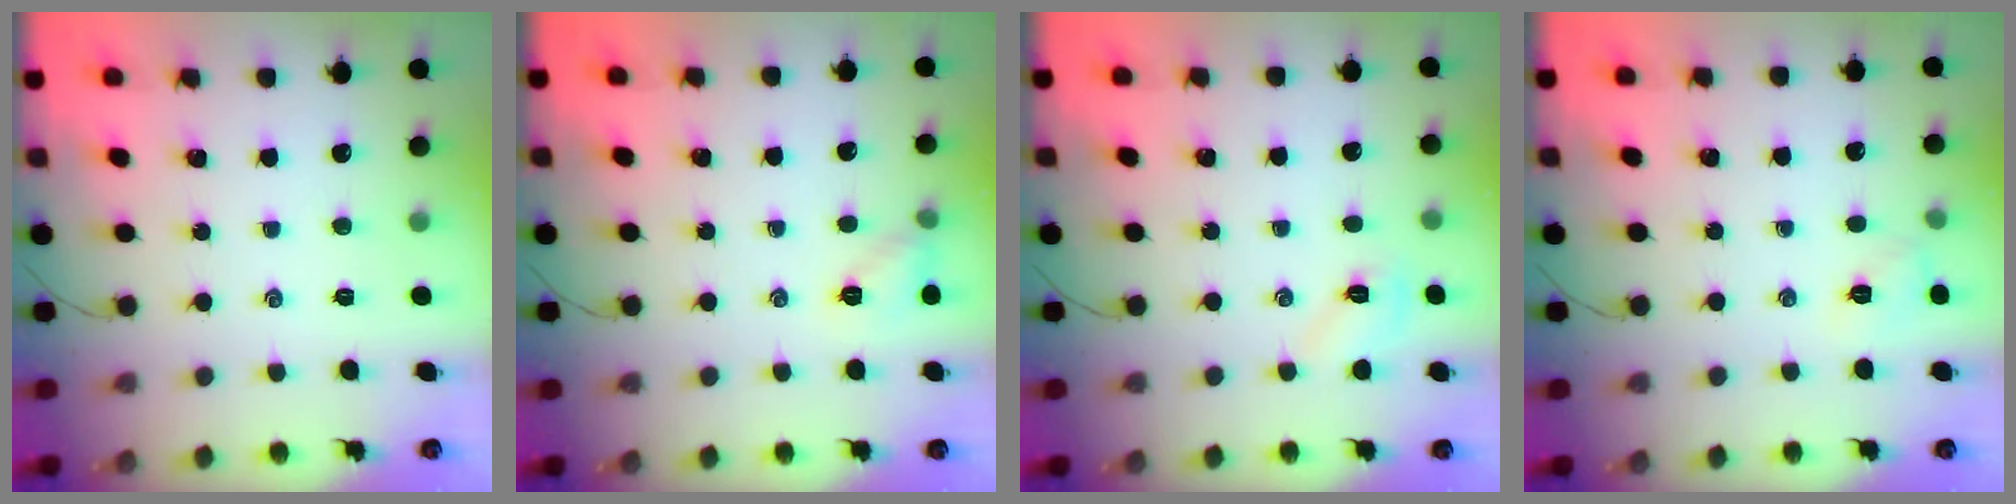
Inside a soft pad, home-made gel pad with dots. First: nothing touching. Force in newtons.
{"total": 6.4, "press": 6.3, "slide": 0.9}
{"total": 7.0, "press": 6.8, "slide": 1.5}
{"total": 6.4, "press": 6.1, "slide": 1.9}